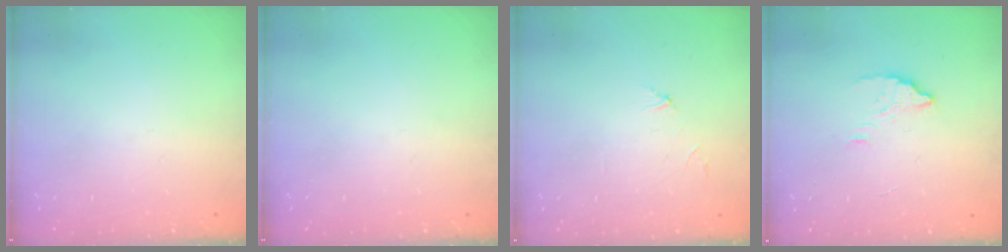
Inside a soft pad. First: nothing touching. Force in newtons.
{"total": 0.0}
{"total": 2.9, "press": 2.9, "slide": 0.3}
{"total": 2.8, "press": 2.8, "slide": 0.2}